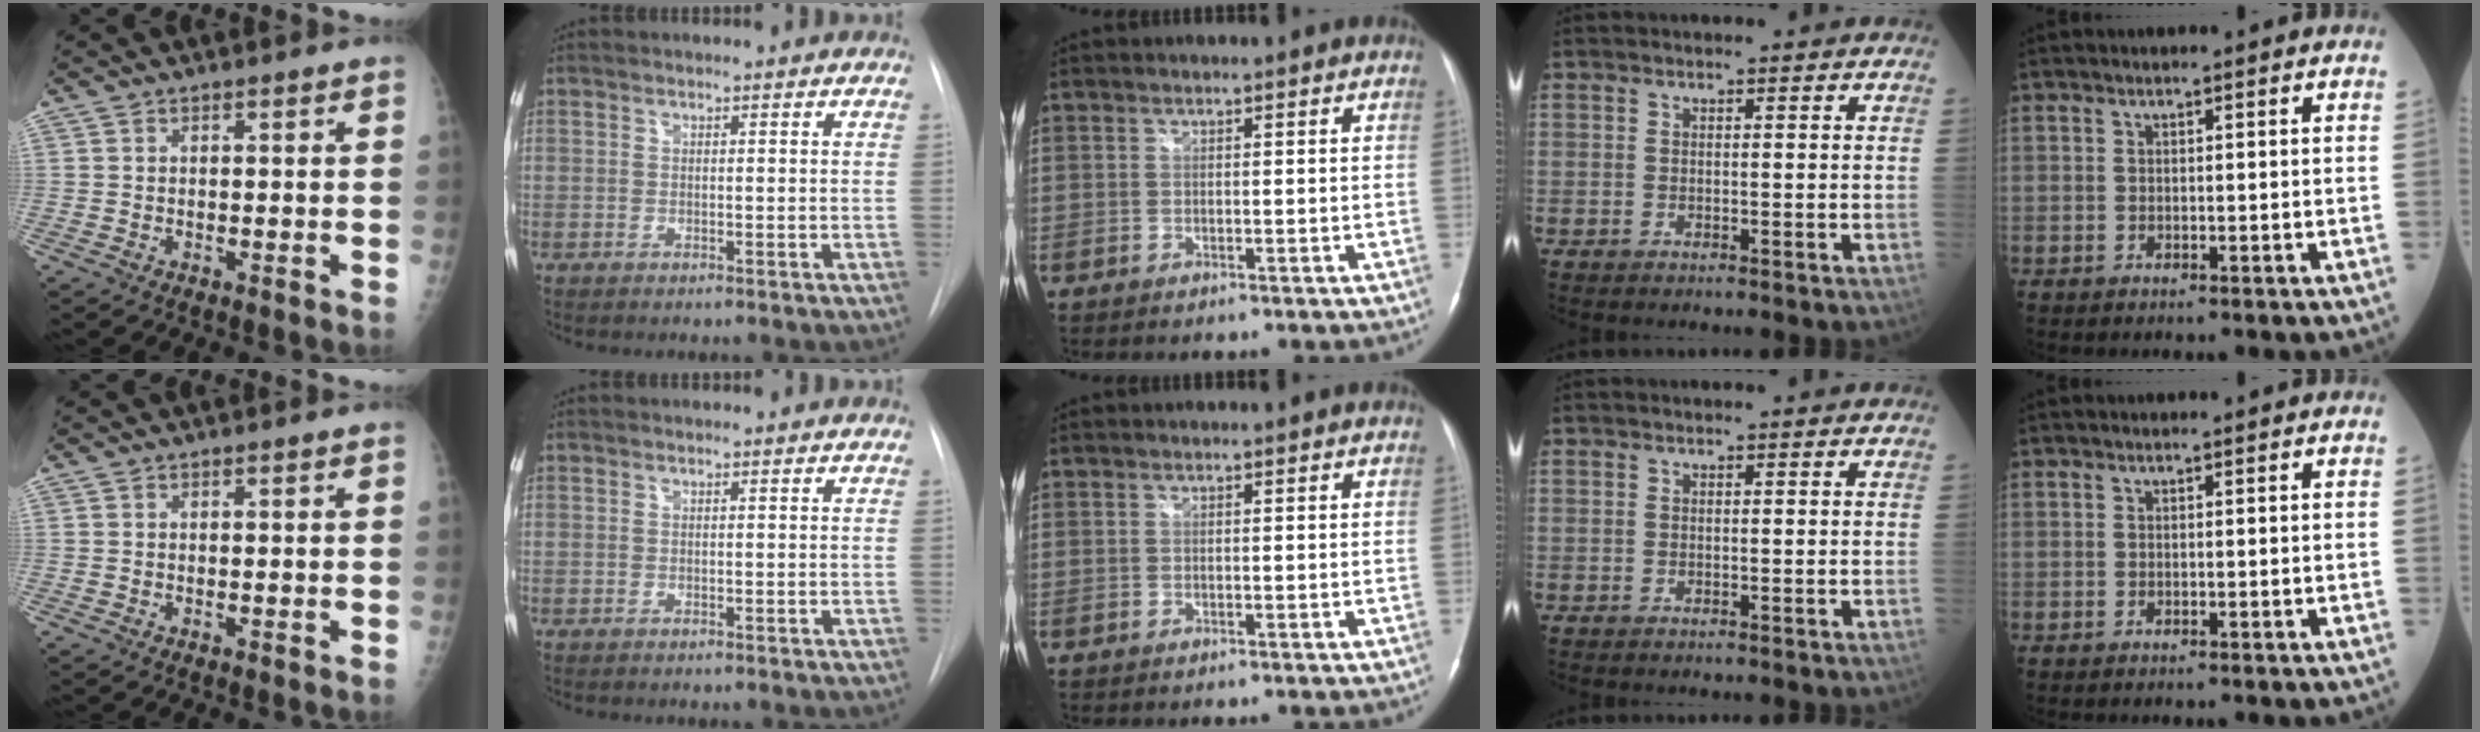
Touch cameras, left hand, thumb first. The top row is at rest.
{}